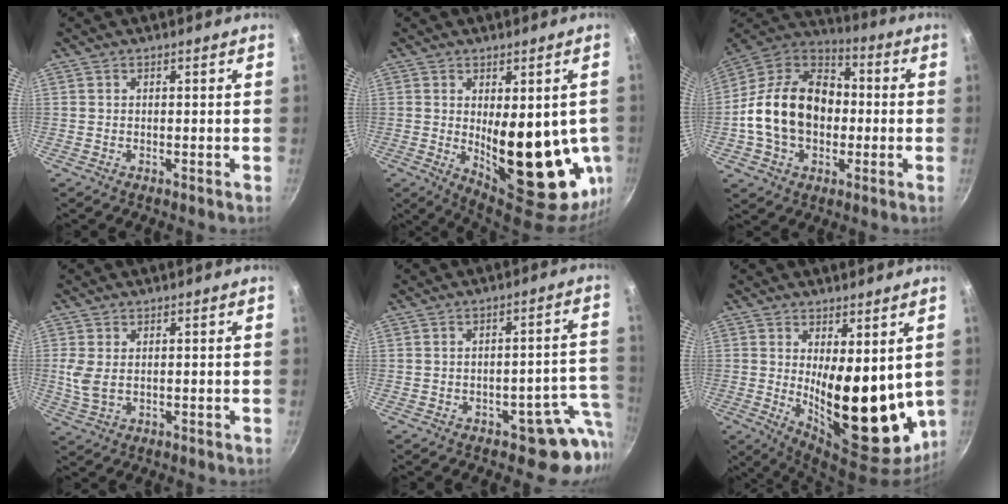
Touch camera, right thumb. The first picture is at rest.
{"total": 21.7, "force": [-1.6, 9.5, 19.4], "torque": [-0.225, -0.036, 0.006]}
{"total": 20.5, "force": [-1.1, 14.9, 14.0], "torque": [-0.219, 0.042, -0.031]}
{"total": 4.5, "force": [0.5, 2.7, 3.6], "torque": [-0.074, -0.004, 0.013]}
{"total": 8.2, "force": [-4.9, 4.9, 4.4], "torque": [0.017, 0.055, -0.055]}
{"total": 17.8, "force": [1.8, 7.6, 16.0], "torque": [-0.193, -0.049, 0.047]}